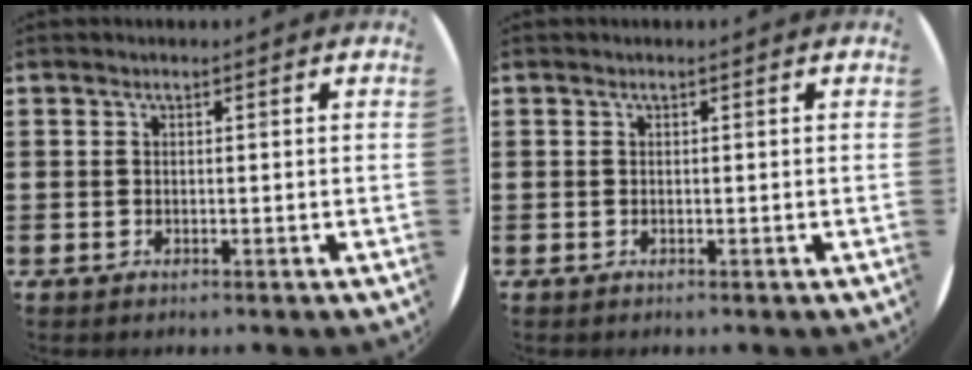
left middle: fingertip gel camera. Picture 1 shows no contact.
{"total": 0.0}